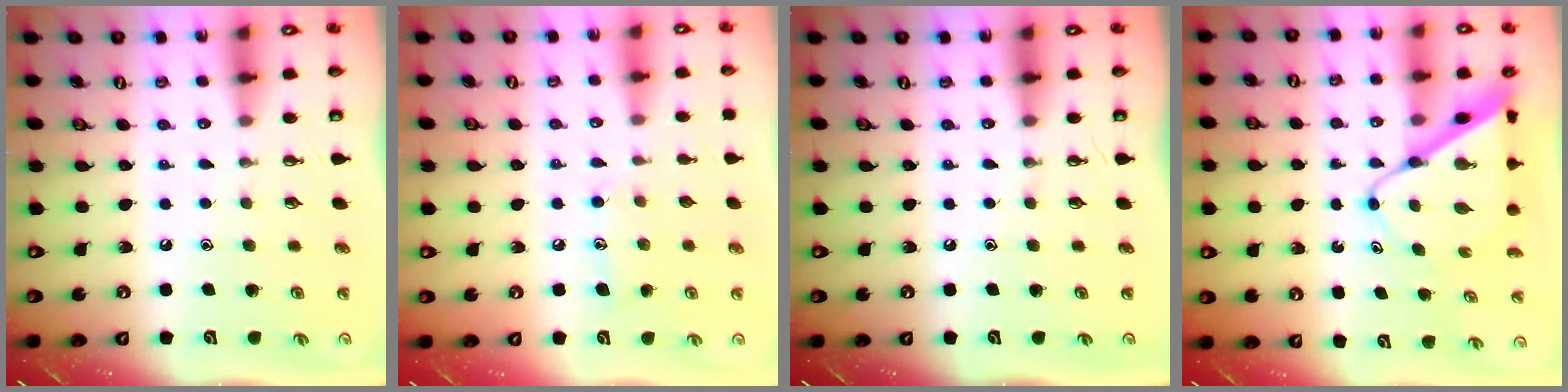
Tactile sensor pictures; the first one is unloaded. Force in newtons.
{"total": 7.6, "press": 7.6, "slide": 0.5}
{"total": 0.0}
{"total": 9.9, "press": 9.9, "slide": 0.7}